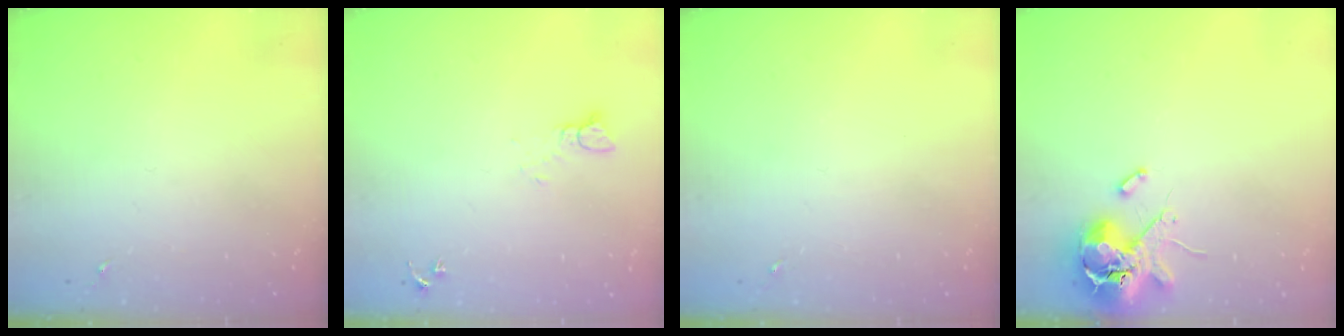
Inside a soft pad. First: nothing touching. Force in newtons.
{"total": 3.7, "press": 3.7, "slide": 0.1}
{"total": 0.0}
{"total": 12.2, "press": 12.0, "slide": 1.8}